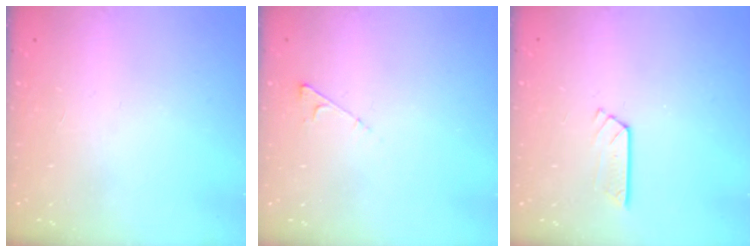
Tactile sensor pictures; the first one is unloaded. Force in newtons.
{"total": 3.7, "press": 3.7, "slide": 0.4}
{"total": 3.3, "press": 3.3, "slide": 0.3}